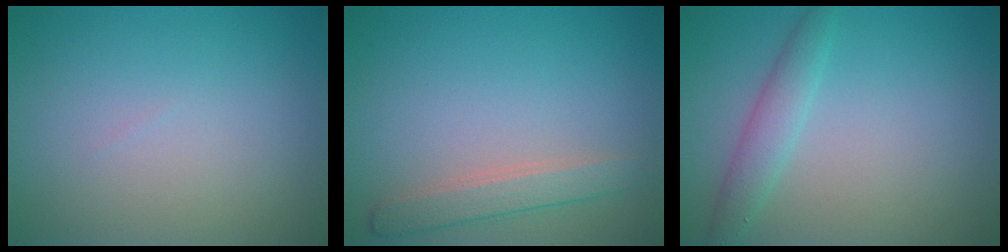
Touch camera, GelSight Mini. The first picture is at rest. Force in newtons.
{"total": 2.3, "press": 2.3, "slide": 0.1}
{"total": 2.3, "press": 2.3, "slide": 0.0}